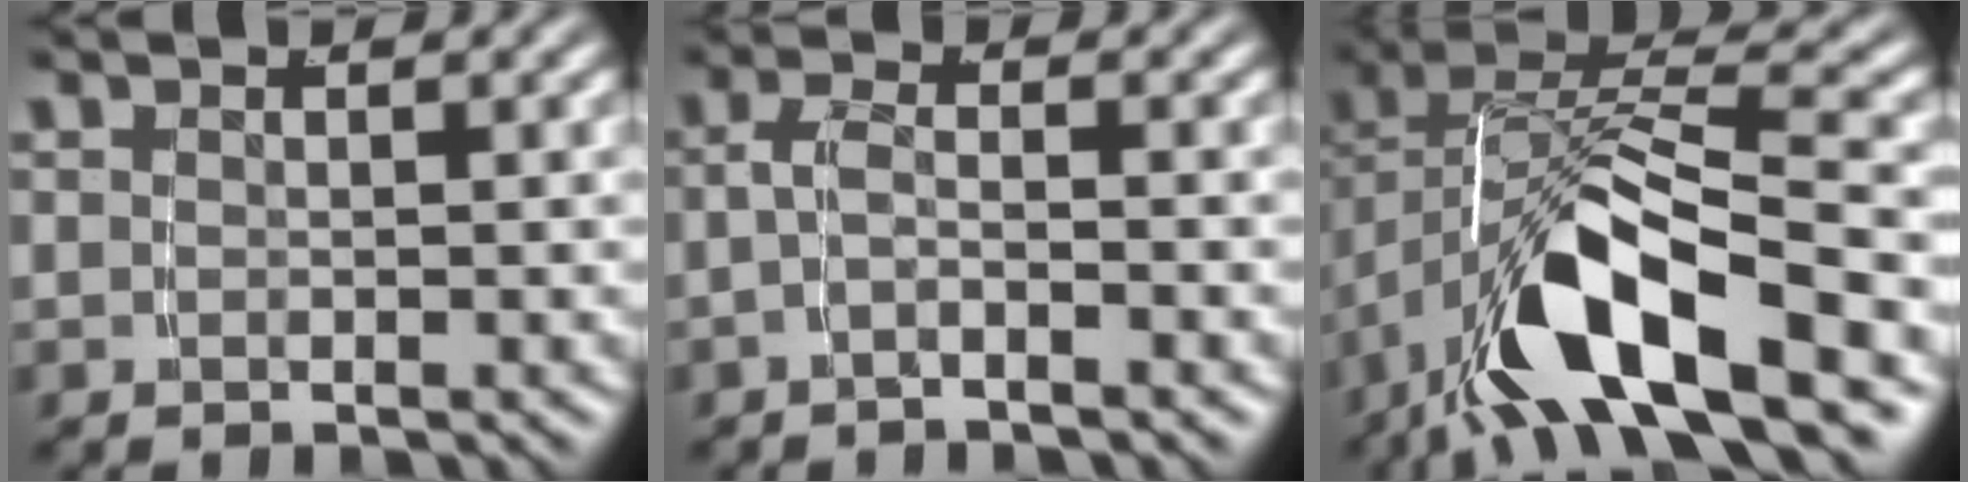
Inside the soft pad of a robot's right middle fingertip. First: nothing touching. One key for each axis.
{"total": 1.9, "fx": -1.1, "fy": -0.1, "fz": 1.5, "tx": -0.035, "ty": -0.006, "tz": -0.019}
{"total": 8.9, "fx": -2.9, "fy": 3.7, "fz": 7.5, "tx": -0.144, "ty": -0.009, "tz": -0.040}